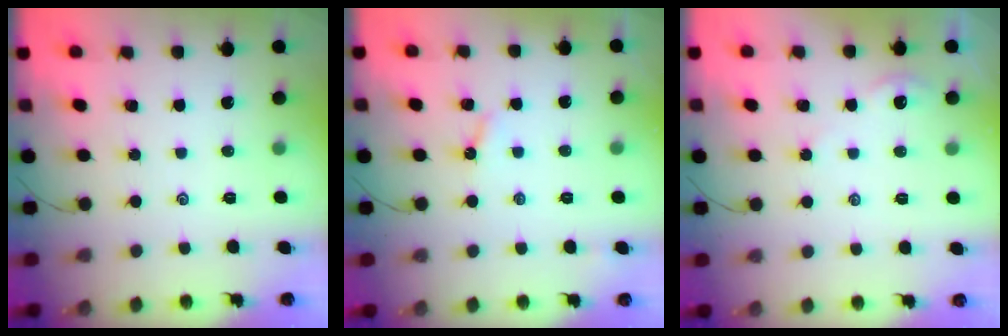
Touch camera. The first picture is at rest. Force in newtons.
{"total": 3.0, "press": 3.0, "slide": 0.3}
{"total": 1.6, "press": 1.5, "slide": 0.3}